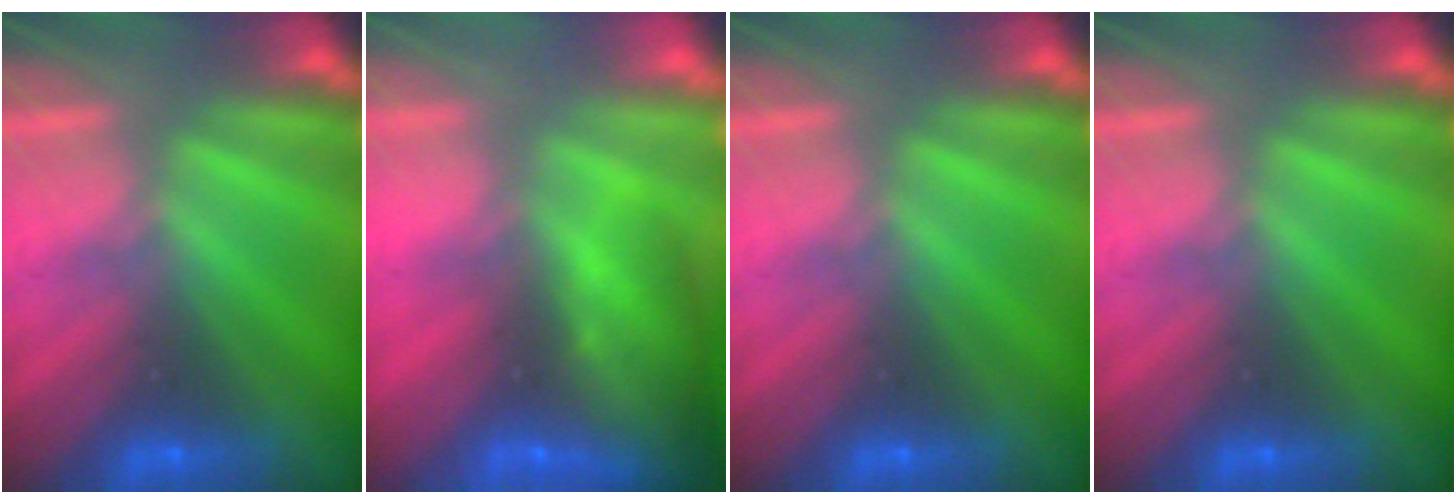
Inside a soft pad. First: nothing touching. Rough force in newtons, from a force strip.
{"total": 14.6}
{"total": 0.0}
{"total": 0.0}